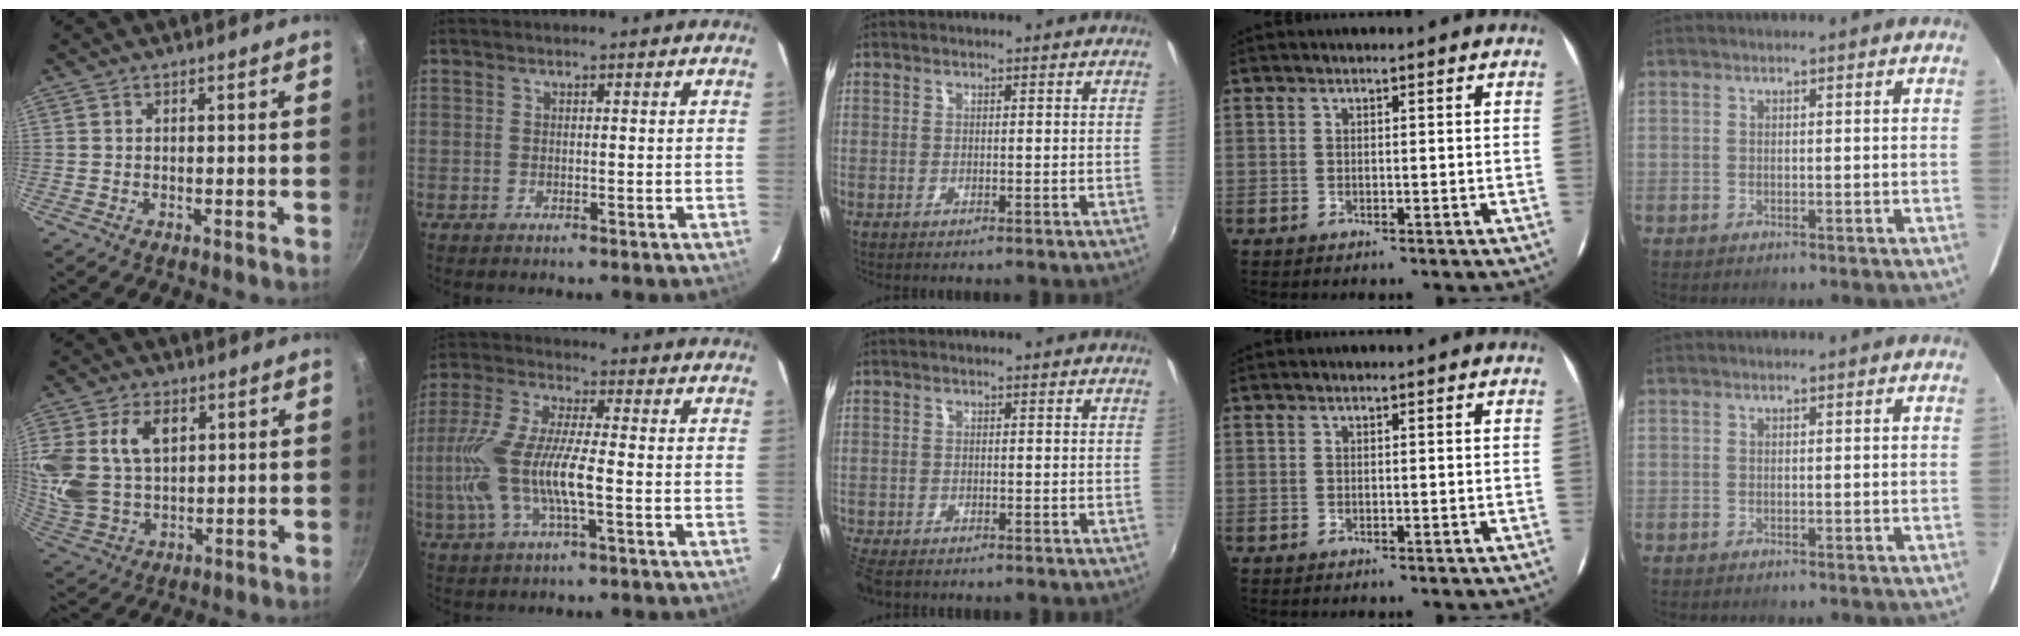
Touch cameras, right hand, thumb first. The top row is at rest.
{"thumb": {"total": 16.8, "force": [5.2, 11.5, 11.1], "torque": [-0.237, -0.009, 0.108]}, "index": {"total": 14.8, "force": [-2.7, 3.4, 14.1], "torque": [-0.297, -0.005, -0.055]}, "middle": {"total": 4.5, "force": [-3.8, 1.5, 1.8], "torque": [-0.053, -0.024, -0.075]}}